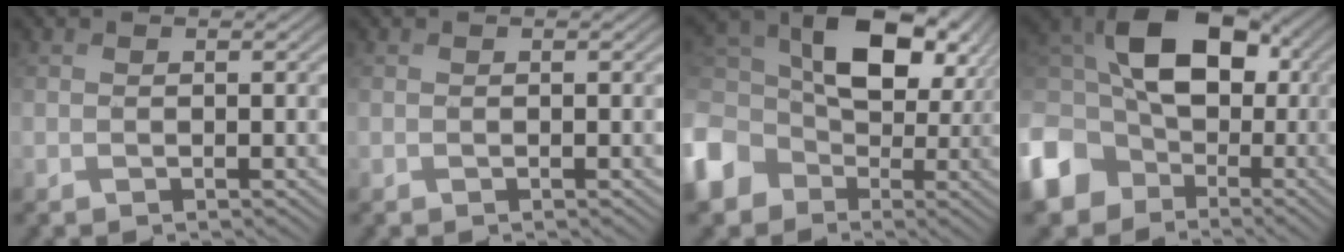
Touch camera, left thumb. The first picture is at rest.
{"total": 0.0}
{"total": 15.7, "force": [-0.3, 12.1, 10.0], "torque": [-0.238, -0.008, -0.012]}
{"total": 16.2, "force": [-3.4, 12.4, 9.9], "torque": [-0.239, -0.012, -0.075]}